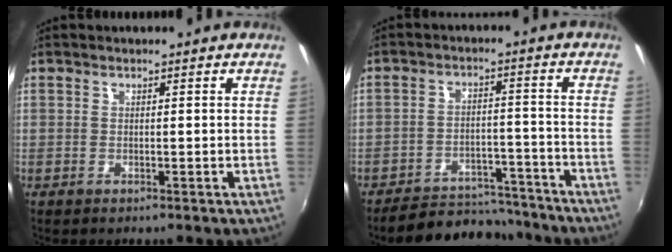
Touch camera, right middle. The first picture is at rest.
{"total": 13.9, "force": [-12.5, 4.8, 3.6], "torque": [-0.082, 0.026, -0.163]}